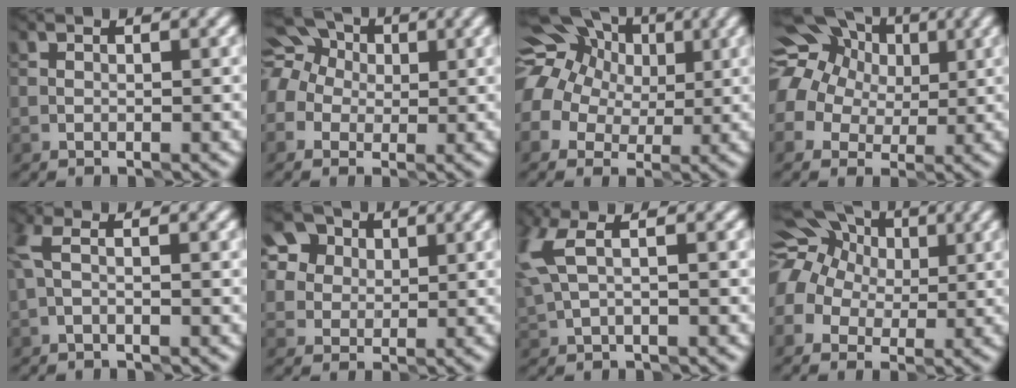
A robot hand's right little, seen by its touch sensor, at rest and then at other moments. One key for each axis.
{"total": 11.2, "fx": 2.4, "fy": 9.8, "fz": 4.9, "tx": -0.124, "ty": 0.034, "tz": 0.014}
{"total": 15.3, "fx": 5.6, "fy": 12.4, "fz": 7.0, "tx": -0.162, "ty": 0.043, "tz": 0.070}
{"total": 17.2, "fx": 6.4, "fy": 14.1, "fz": 7.3, "tx": -0.180, "ty": 0.043, "tz": 0.092}
{"total": 1.7, "fx": -0.3, "fy": 0.6, "fz": 1.6, "tx": -0.051, "ty": 0.004, "tz": -0.009}
{"total": 7.9, "fx": 3.7, "fy": 6.3, "fz": 2.9, "tx": -0.079, "ty": 0.019, "tz": 0.065}
{"total": 3.9, "fx": 1.2, "fy": 1.6, "fz": 3.4, "tx": -0.103, "ty": 0.006, "tz": 0.027}
{"total": 16.2, "fx": 4.6, "fy": 13.7, "fz": 7.4, "tx": -0.177, "ty": 0.043, "tz": 0.035}